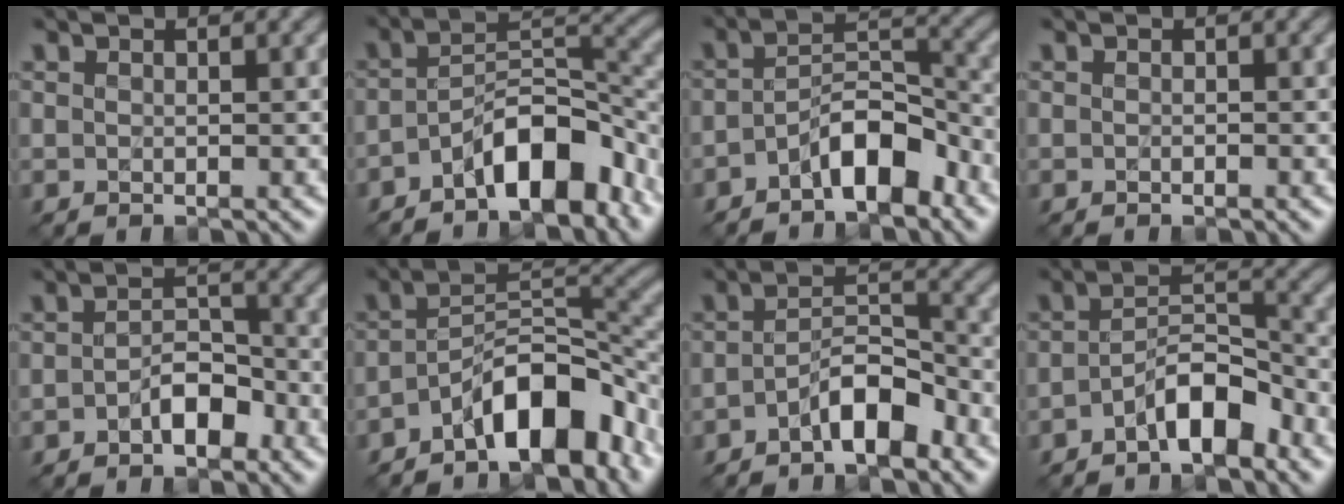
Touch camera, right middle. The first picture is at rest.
{"total": 7.3, "force": [-4.4, 2.7, 5.2], "torque": [-0.074, 0.012, -0.082]}
{"total": 5.5, "force": [-3.1, 2.2, 4.0], "torque": [-0.065, 0.013, -0.057]}
{"total": 0.0}
{"total": 3.0, "force": [-1.6, 1.5, 2.0], "torque": [-0.029, 0.011, -0.029]}
{"total": 8.6, "force": [-5.3, 3.1, 6.0], "torque": [-0.082, 0.014, -0.096]}
{"total": 4.5, "force": [-2.6, 1.6, 3.4], "torque": [-0.056, 0.012, -0.046]}
{"total": 5.1, "force": [-2.9, 1.9, 3.7], "torque": [-0.062, 0.013, -0.054]}